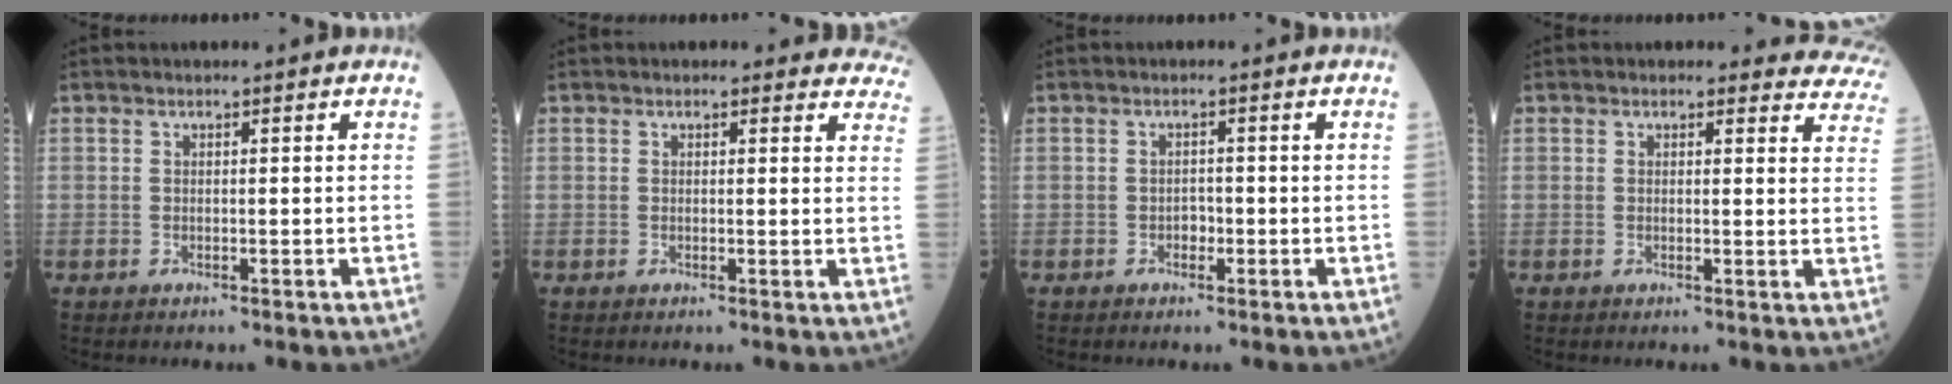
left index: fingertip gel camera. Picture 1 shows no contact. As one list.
[{"total": 8.0, "force": [7.5, 2.8, 0.6], "torque": [0.043, -0.016, 0.040]}, {"total": 1.3, "force": [-0.8, 0.8, 0.7], "torque": [-0.008, 0.001, -0.014]}, {"total": 9.8, "force": [9.3, 3.2, 0.4], "torque": [0.052, -0.038, 0.051]}]